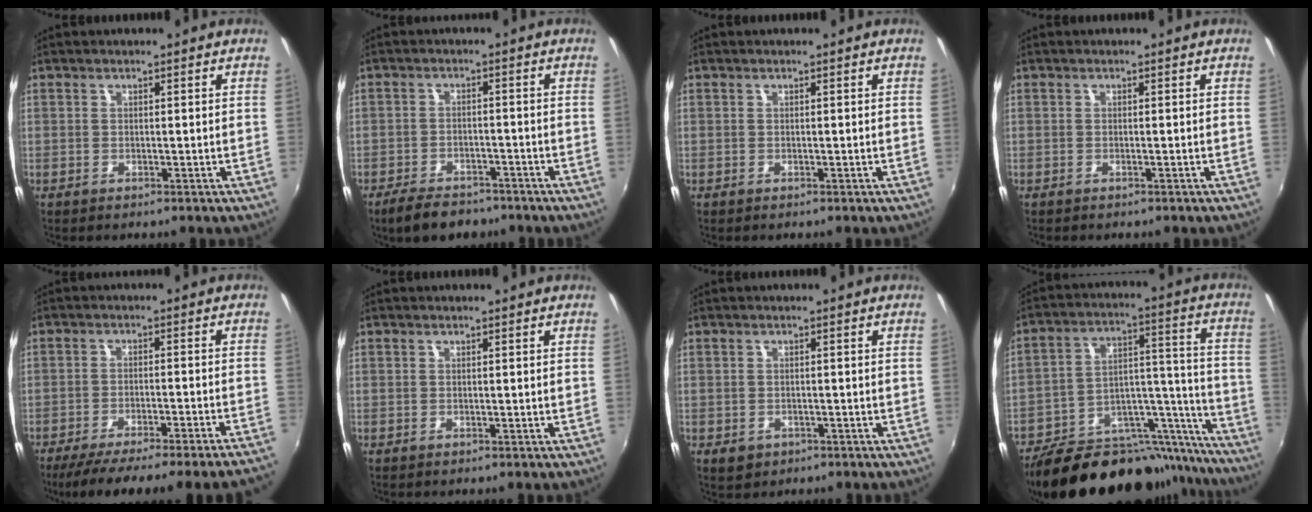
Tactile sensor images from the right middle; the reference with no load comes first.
{"total": 6.5, "force": [-5.2, 2.9, 2.7], "torque": [-0.070, 0.003, -0.081]}
{"total": 0.0}
{"total": 0.7, "force": [0.4, -0.5, -0.2], "torque": [0.011, 0.002, 0.006]}
{"total": 17.6, "force": [-15.7, -2.0, 7.7], "torque": [-0.123, -0.036, -0.220]}
{"total": 0.0}
{"total": 2.0, "force": [-0.5, 1.7, 0.9], "torque": [-0.017, -0.004, 0.000]}
{"total": 28.2, "force": [-23.1, 10.5, 12.2], "torque": [-0.157, 0.052, -0.320]}